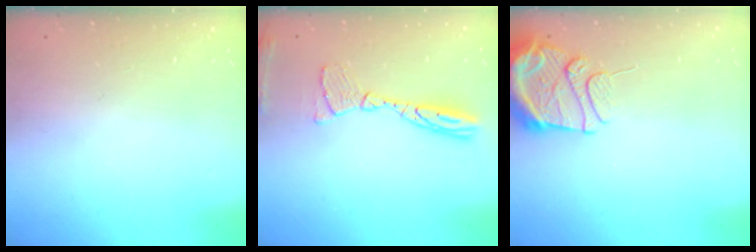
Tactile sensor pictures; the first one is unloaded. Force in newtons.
{"total": 11.3, "press": 11.3, "slide": 1.0}
{"total": 11.2, "press": 11.1, "slide": 1.0}